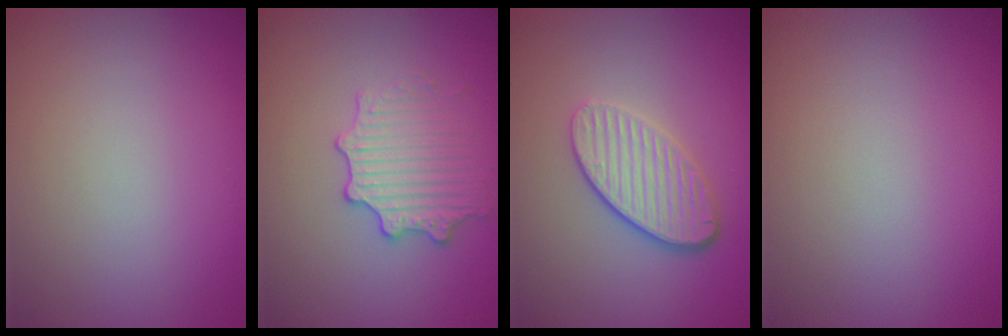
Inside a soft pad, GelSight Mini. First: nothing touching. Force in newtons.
{"total": 2.9, "press": 2.8, "slide": 0.5}
{"total": 4.2, "press": 3.2, "slide": 2.8}
{"total": 0.0}